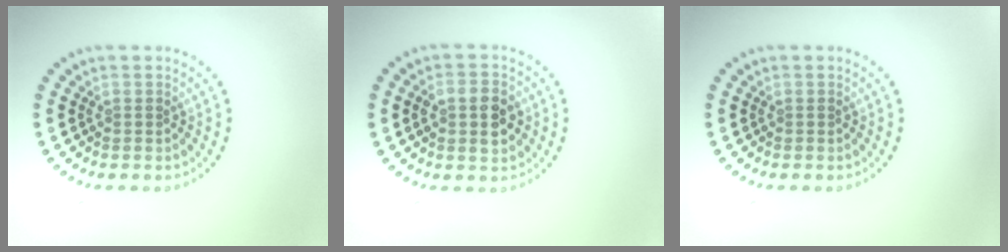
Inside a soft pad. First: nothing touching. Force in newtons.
{"total": 3.7, "press": 3.7, "slide": 0.3}
{"total": 0.0}